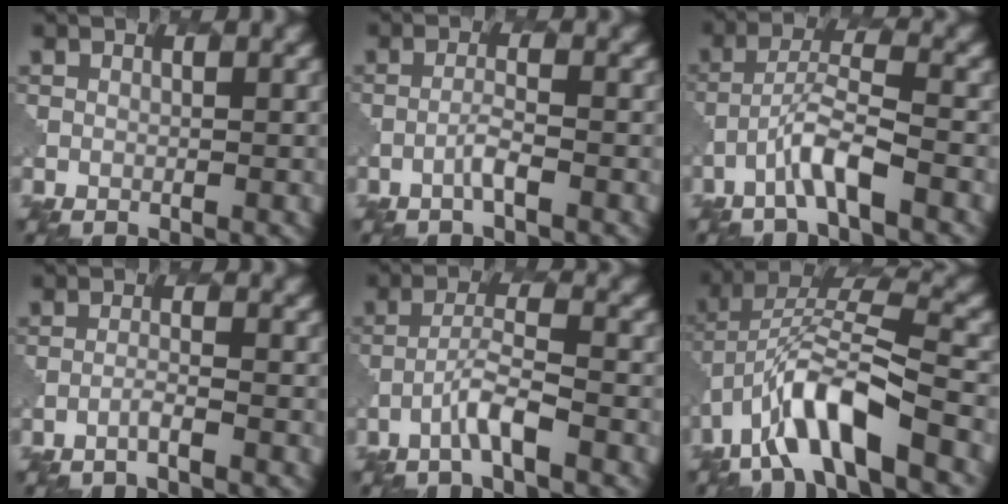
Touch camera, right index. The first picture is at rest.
{"total": 1.3, "force": [-0.7, 0.1, 1.1], "torque": [-0.023, 0.008, -0.018]}
{"total": 3.7, "force": [-2.1, 0.5, 3.0], "torque": [-0.058, 0.013, -0.044]}
{"total": 1.2, "force": [-0.8, 0.1, 0.9], "torque": [-0.007, 0.006, -0.025]}
{"total": 2.8, "force": [-1.6, 0.2, 2.3], "torque": [-0.046, 0.012, -0.037]}
{"total": 9.5, "force": [-4.6, 3.0, 7.8], "torque": [-0.145, 0.015, -0.084]}